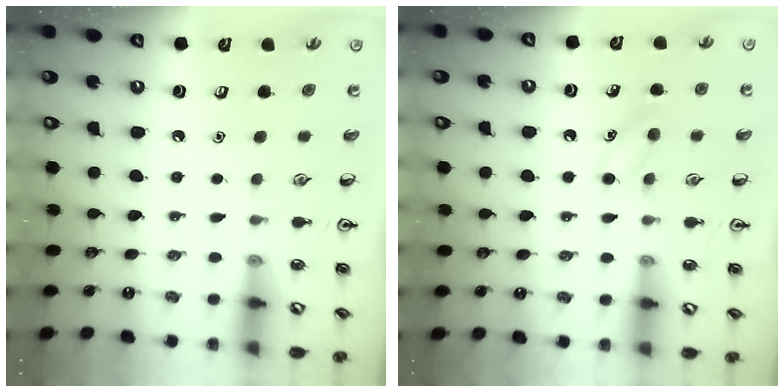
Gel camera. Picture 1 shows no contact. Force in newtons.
{"total": 6.1, "press": 5.8, "slide": 1.7}